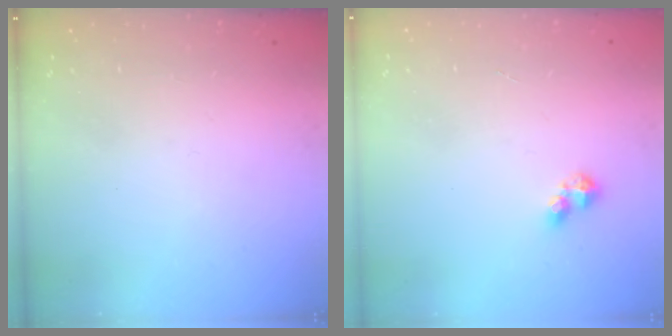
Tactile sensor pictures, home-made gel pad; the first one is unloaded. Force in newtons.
{"total": 3.4, "press": 3.4, "slide": 0.5}